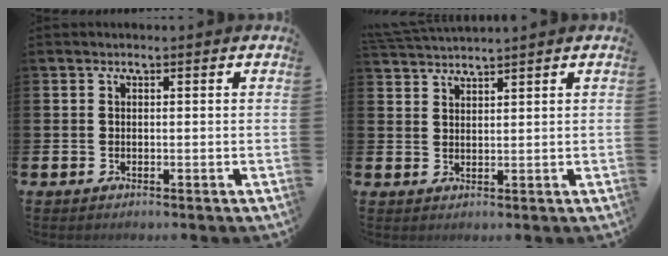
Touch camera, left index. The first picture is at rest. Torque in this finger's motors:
{"motor_torque": [0.43, -0.61, -0.01, 0.01]}